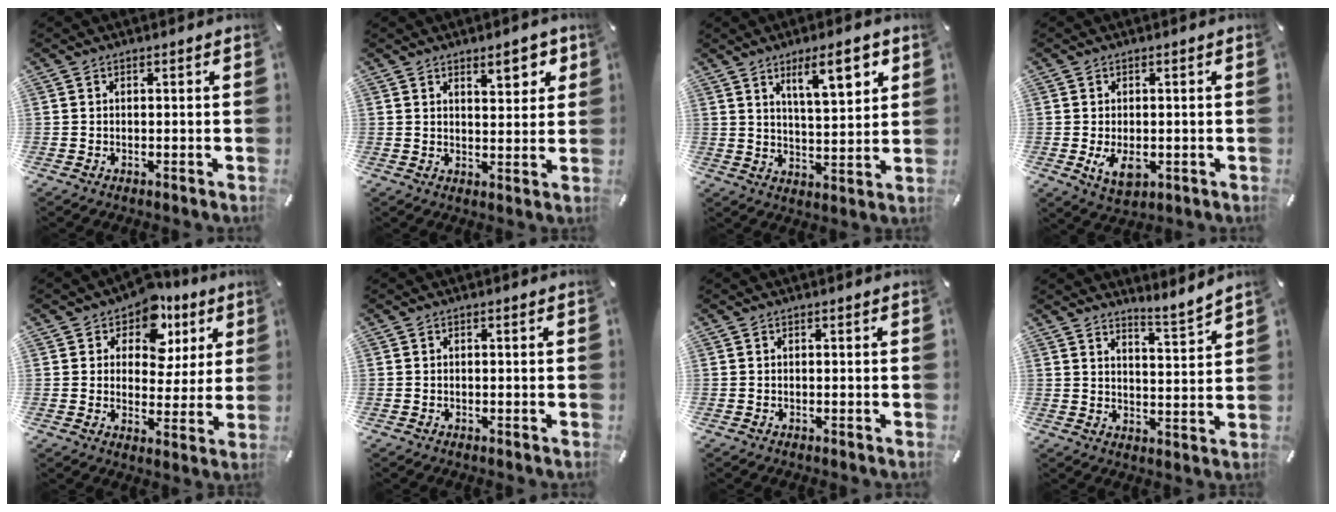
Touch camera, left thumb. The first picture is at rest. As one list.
[{"total": 6.2, "force": [4.1, 2.9, 3.6], "torque": [-0.032, -0.024, 0.065]}, {"total": 11.1, "force": [6.5, 3.7, 8.1], "torque": [-0.116, -0.028, 0.105]}, {"total": 5.0, "force": [-0.8, 3.2, 3.8], "torque": [-0.077, -0.011, -0.018]}, {"total": 10.3, "force": [5.8, 7.2, 4.5], "torque": [-0.067, -0.034, 0.101]}, {"total": 0.0}, {"total": 0.0}, {"total": 5.0, "force": [4.9, 0.1, 1.1], "torque": [-0.017, -0.052, 0.081]}]